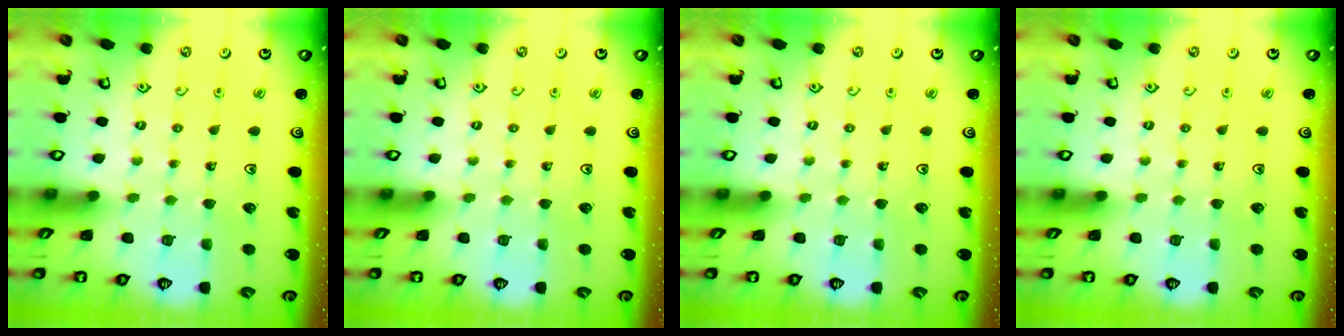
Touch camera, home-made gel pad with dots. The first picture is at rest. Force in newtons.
{"total": 0.0}
{"total": 0.0}
{"total": 0.0}